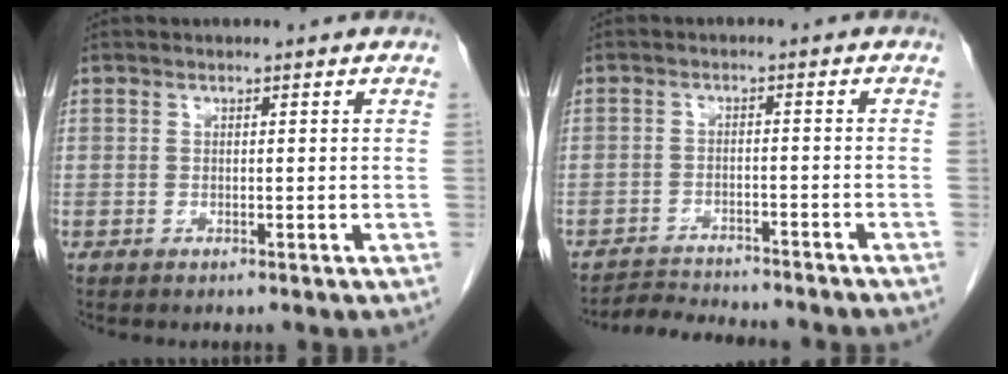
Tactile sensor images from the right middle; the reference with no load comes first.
{"total": 7.7, "force": [-7.5, 0.2, 2.1], "torque": [-0.030, -0.007, -0.112]}